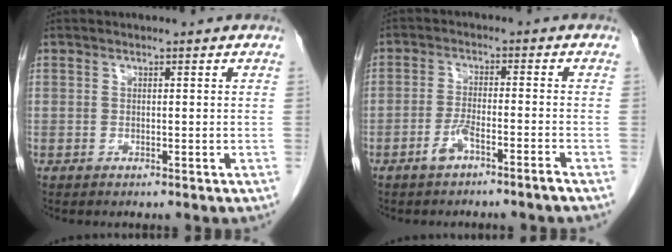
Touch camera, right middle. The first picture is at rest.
{"total": 3.9, "force": [-2.8, -0.1, 2.7], "torque": [-0.053, 0.004, -0.052]}